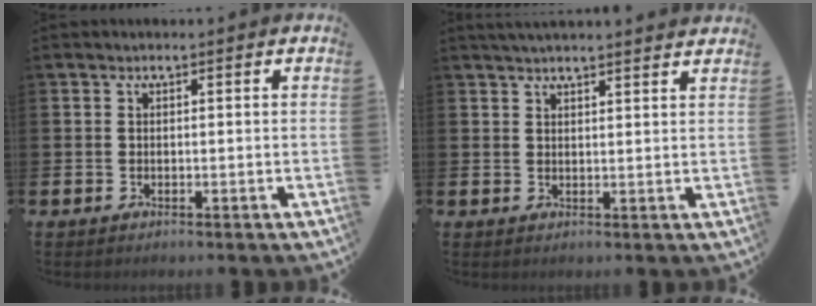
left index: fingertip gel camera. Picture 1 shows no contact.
{"total": 2.8, "force": [2.8, -0.1, 0.4], "torque": [-0.009, -0.011, 0.050]}